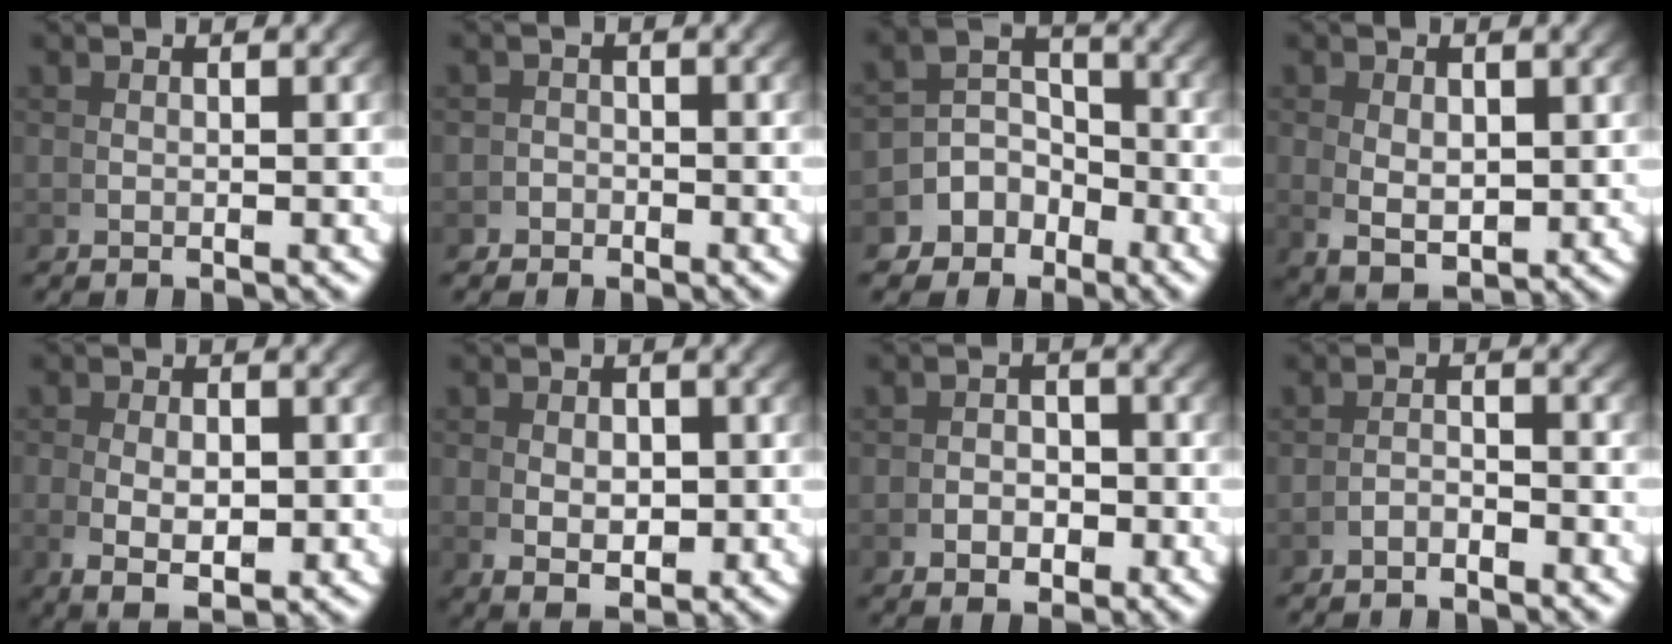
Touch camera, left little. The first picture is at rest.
{"total": 1.5, "force": [-1.3, 0.6, -0.7], "torque": [0.022, -0.005, -0.024]}
{"total": 7.0, "force": [-2.0, 6.0, 3.0], "torque": [-0.055, -0.017, -0.039]}
{"total": 4.4, "force": [-0.9, 2.7, 3.4], "torque": [-0.074, -0.036, 0.011]}
{"total": 5.2, "force": [-1.1, 2.8, 4.3], "torque": [-0.082, -0.021, -0.004]}
{"total": 3.7, "force": [-0.7, 2.1, 3.0], "torque": [-0.050, -0.024, 0.007]}
{"total": 2.1, "force": [-1.3, 1.2, 1.2], "torque": [0.005, -0.002, -0.025]}
{"total": 1.6, "force": [-1.6, -0.2, 0.3], "torque": [0.009, 0.000, -0.031]}